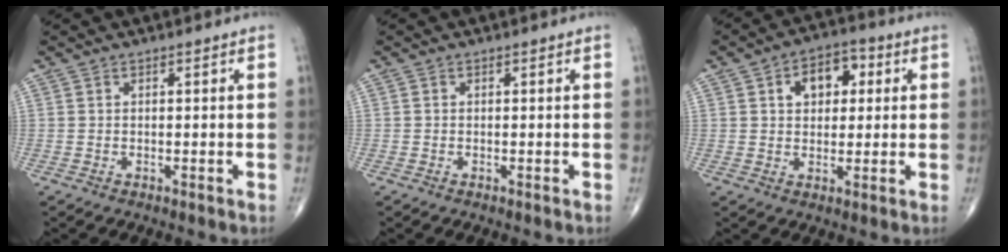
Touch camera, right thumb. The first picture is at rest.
{"total": 0.0}
{"total": 8.4, "force": [2.4, 5.6, 5.9], "torque": [-0.057, 0.010, 0.030]}